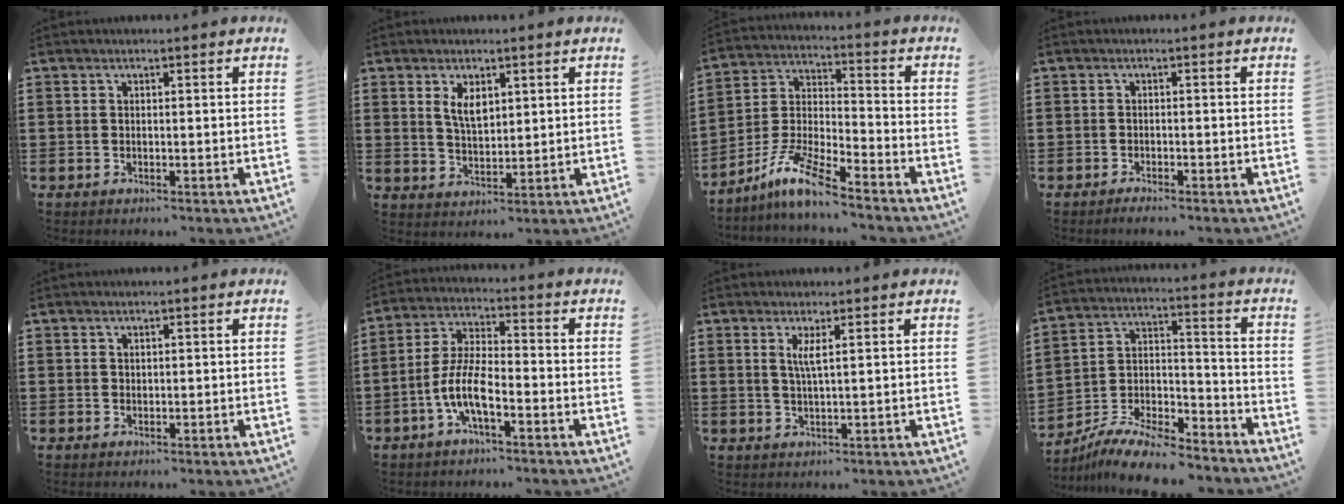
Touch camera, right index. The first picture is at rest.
{"total": 4.1, "force": [1.8, 2.0, 3.1], "torque": [-0.058, 0.002, 0.030]}
{"total": 9.1, "force": [-7.4, 0.7, 5.3], "torque": [-0.122, -0.004, -0.148]}
{"total": 1.1, "force": [-1.1, 0.0, 0.2], "torque": [-0.008, -0.002, -0.021]}
{"total": 0.6, "force": [0.4, 0.4, 0.2], "torque": [-0.004, 0.002, 0.008]}
{"total": 7.6, "force": [-3.4, 2.3, 6.4], "torque": [-0.154, -0.008, -0.070]}
{"total": 2.5, "force": [0.9, 0.1, 2.3], "torque": [-0.049, -0.003, 0.013]}
{"total": 10.8, "force": [-9.6, 2.1, 4.4], "torque": [-0.077, 0.029, -0.185]}